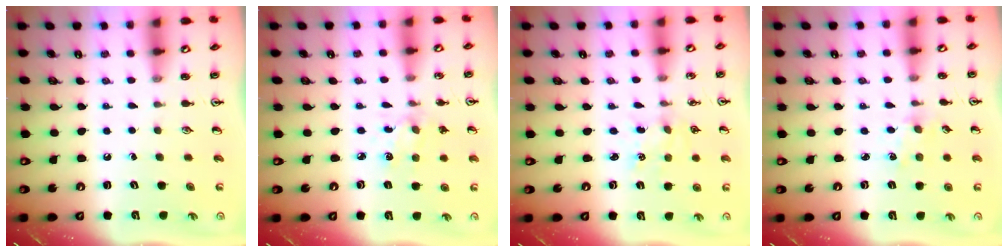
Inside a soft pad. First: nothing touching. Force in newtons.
{"total": 2.6, "press": 2.5, "slide": 0.8}
{"total": 2.2, "press": 2.2, "slide": 0.3}
{"total": 1.9, "press": 1.9, "slide": 0.3}